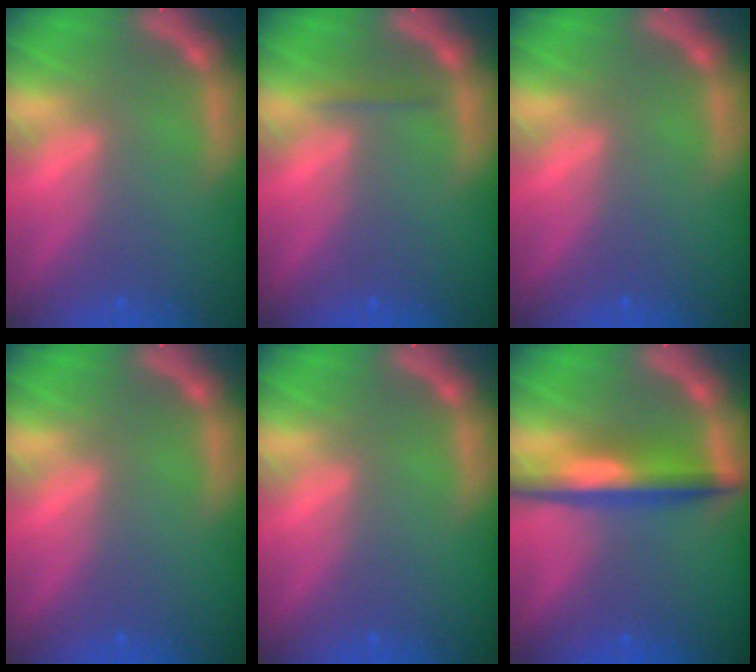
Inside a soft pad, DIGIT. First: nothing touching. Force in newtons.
{"total": 0.9}
{"total": 0.0}
{"total": 0.0}
{"total": 0.0}
{"total": 5.5}